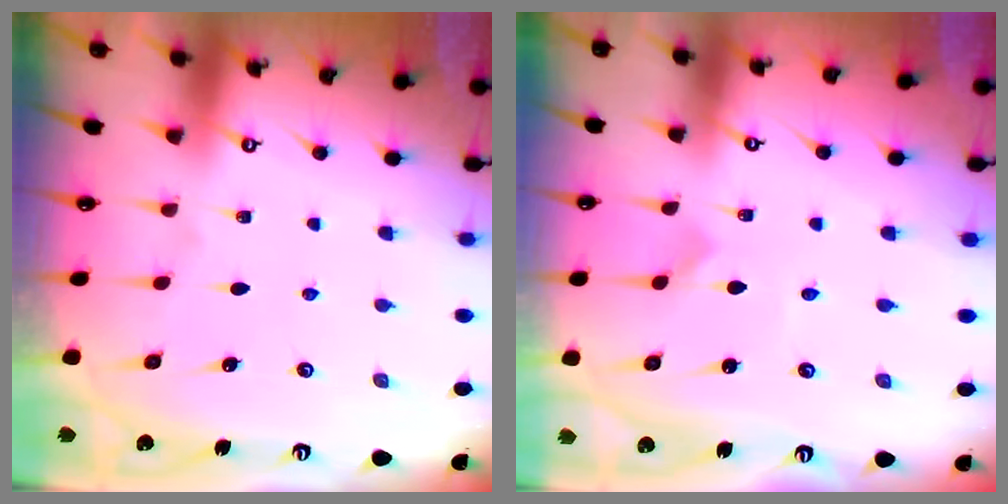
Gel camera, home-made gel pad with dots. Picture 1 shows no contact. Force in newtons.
{"total": 0.0}